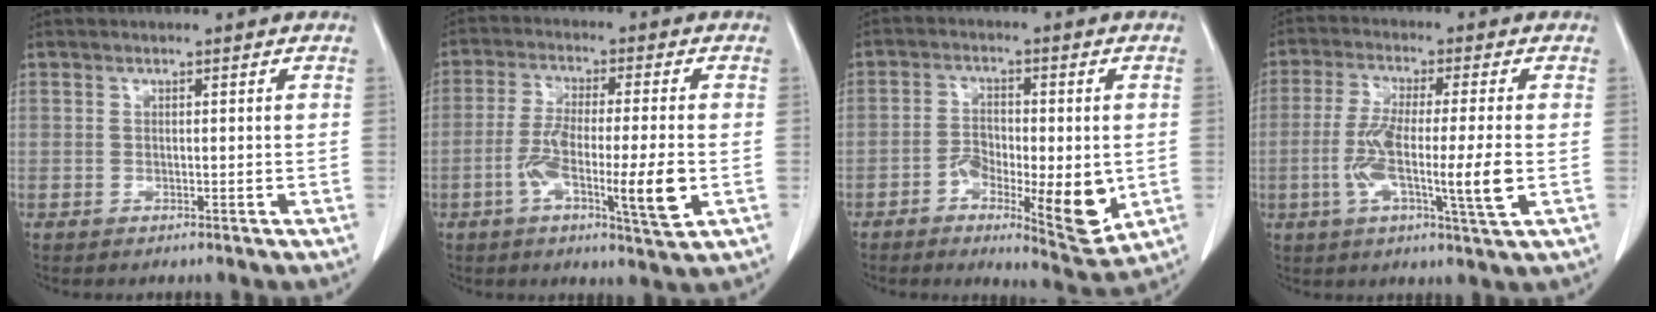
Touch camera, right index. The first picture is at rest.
{"total": 10.9, "force": [-2.9, 1.0, 10.4], "torque": [-0.181, -0.011, -0.051]}
{"total": 11.1, "force": [-3.0, 3.9, 9.9], "torque": [-0.141, -0.006, -0.039]}
{"total": 11.0, "force": [-1.9, 0.5, 10.8], "torque": [-0.198, -0.012, -0.040]}